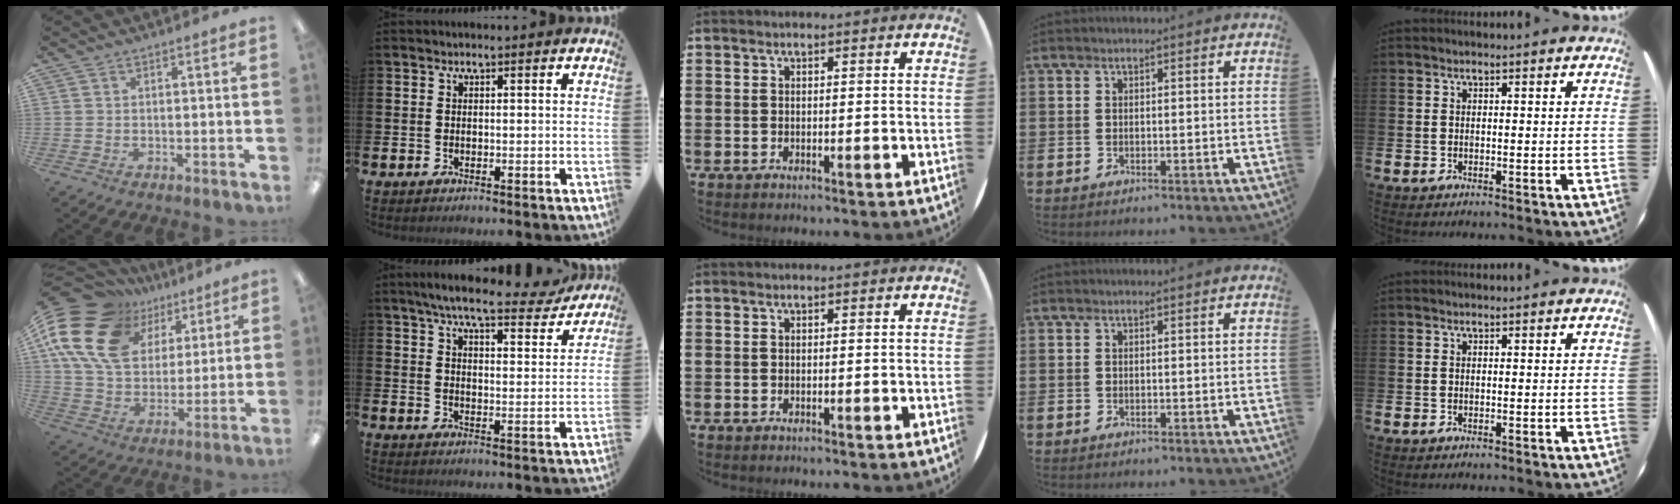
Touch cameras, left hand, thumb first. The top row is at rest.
{"thumb": {"total": 20.9, "force": [10.6, 13.9, 11.4], "torque": [-0.248, -0.053, 0.193]}, "index": {"total": 7.4, "force": [6.4, 1.3, 3.3], "torque": [-0.062, -0.036, 0.106]}}